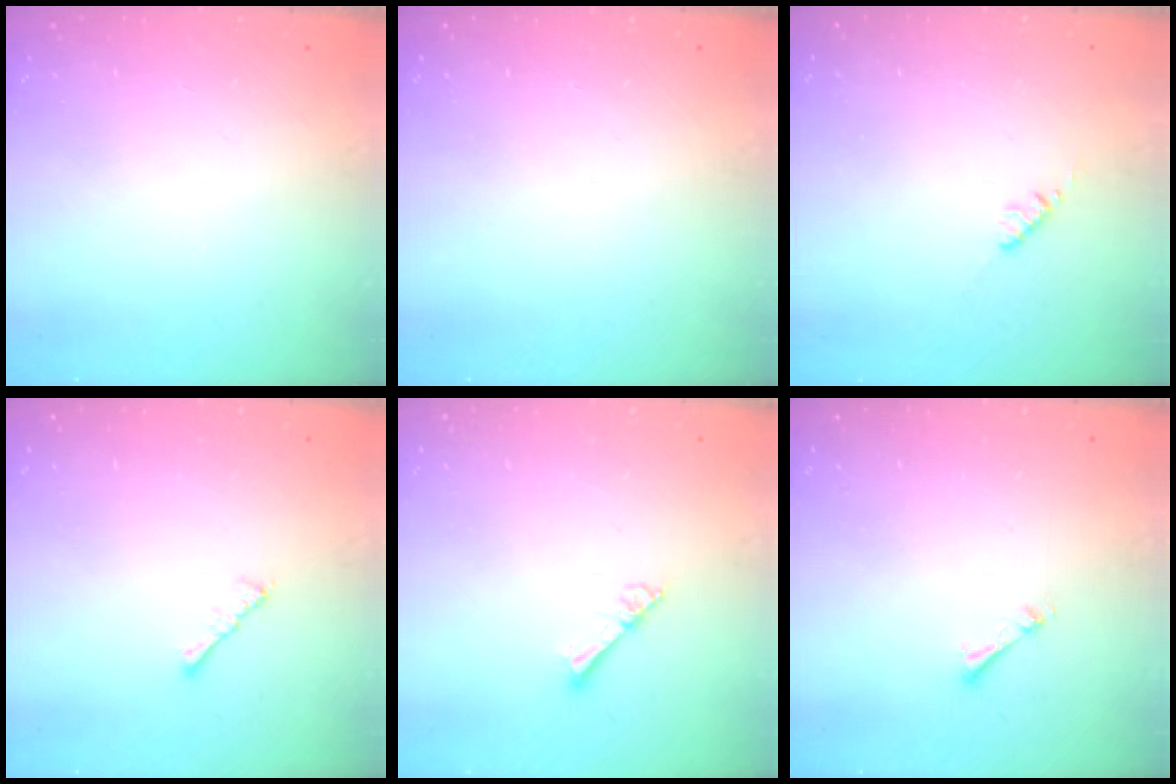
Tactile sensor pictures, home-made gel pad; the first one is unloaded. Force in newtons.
{"total": 0.0}
{"total": 2.8, "press": 2.8, "slide": 0.4}
{"total": 2.2, "press": 2.1, "slide": 0.5}
{"total": 2.9, "press": 2.9, "slide": 0.3}
{"total": 2.7, "press": 2.7, "slide": 0.4}